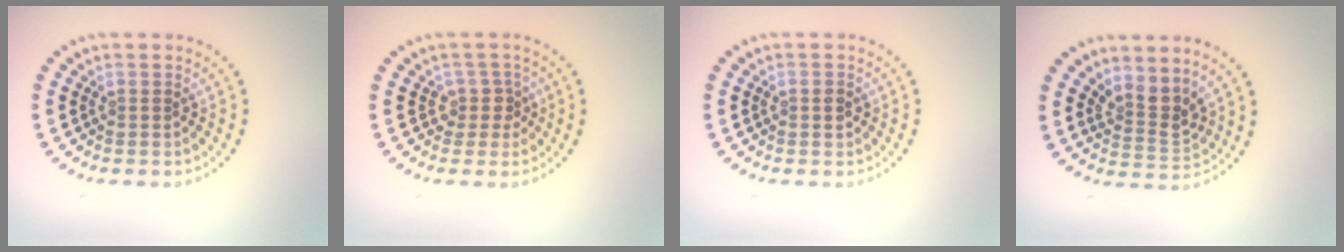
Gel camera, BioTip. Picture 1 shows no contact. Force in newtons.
{"total": 1.9, "press": 1.3, "slide": 1.4}
{"total": 1.2, "press": 1.2, "slide": 0.1}
{"total": 2.6, "press": 2.0, "slide": 1.7}